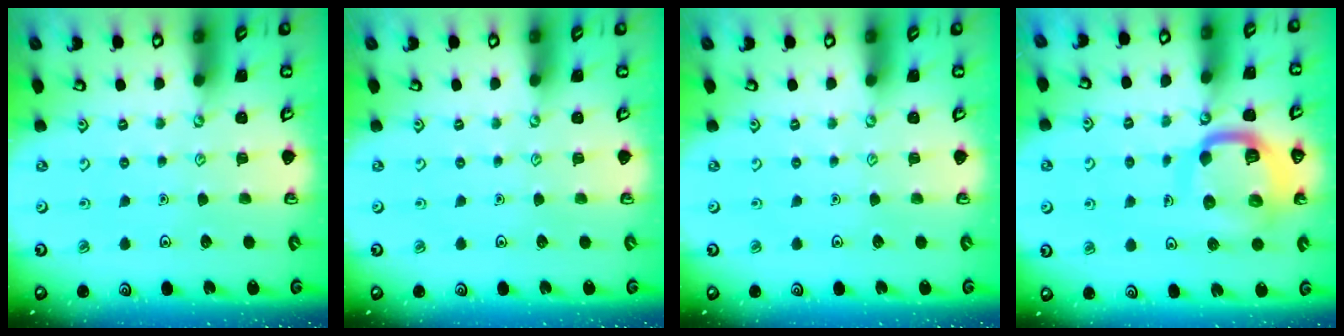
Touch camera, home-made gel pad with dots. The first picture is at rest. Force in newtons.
{"total": 0.0}
{"total": 0.0}
{"total": 13.4, "press": 13.4, "slide": 1.5}